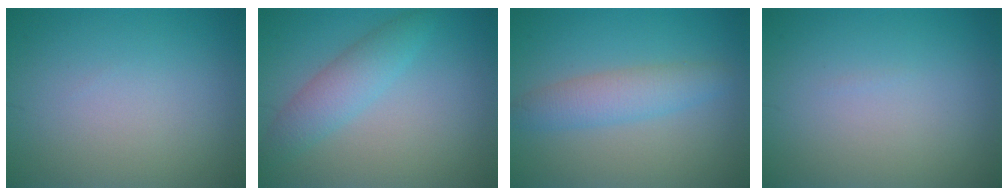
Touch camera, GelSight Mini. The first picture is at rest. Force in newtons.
{"total": 2.4, "press": 2.4, "slide": 0.2}
{"total": 3.3, "press": 3.3, "slide": 0.1}
{"total": 0.0}